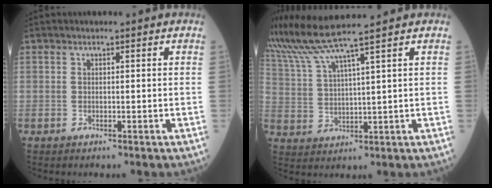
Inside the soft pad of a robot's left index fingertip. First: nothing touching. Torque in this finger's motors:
{"motor_torque": [0.88, -1.20, 0.17, 0.21]}